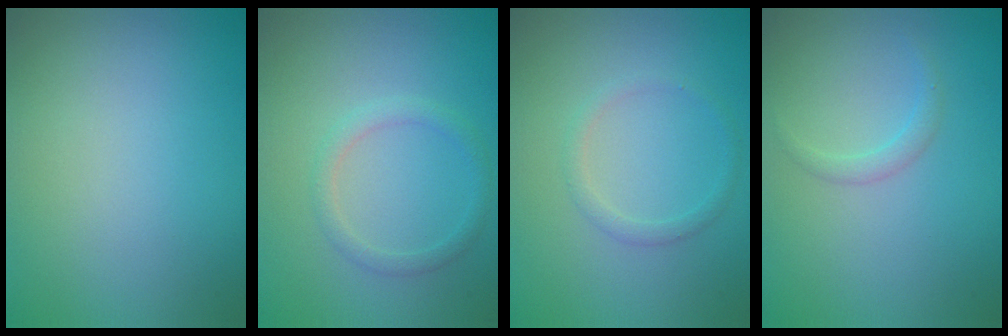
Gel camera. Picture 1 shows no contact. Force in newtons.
{"total": 1.6, "press": 1.6, "slide": 0.1}
{"total": 1.2, "press": 1.2, "slide": 0.0}
{"total": 1.1, "press": 1.1, "slide": 0.1}